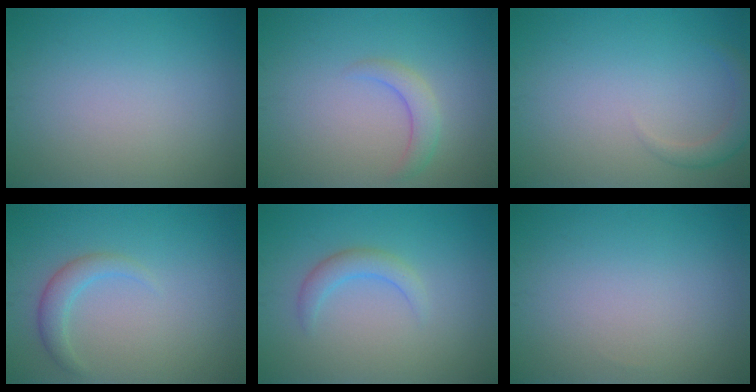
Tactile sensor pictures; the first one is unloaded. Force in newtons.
{"total": 2.1, "press": 2.0, "slide": 0.3}
{"total": 1.8, "press": 1.8, "slide": 0.1}
{"total": 2.0, "press": 2.0, "slide": 0.2}
{"total": 2.1, "press": 2.0, "slide": 0.3}
{"total": 0.0}